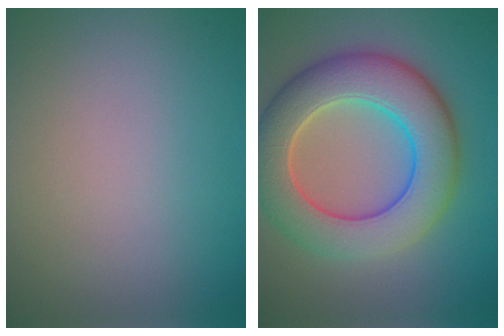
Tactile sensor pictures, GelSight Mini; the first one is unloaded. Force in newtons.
{"total": 9.7, "press": 9.7, "slide": 0.3}